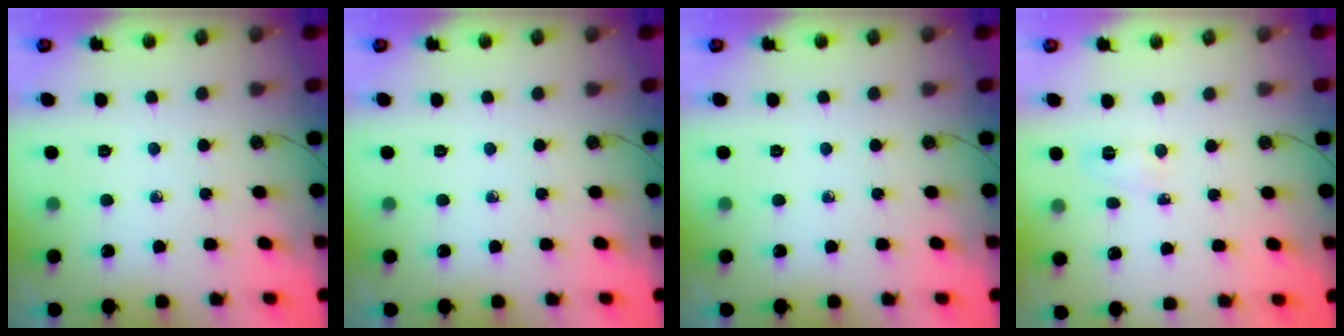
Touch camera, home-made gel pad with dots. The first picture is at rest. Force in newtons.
{"total": 0.0}
{"total": 0.0}
{"total": 3.5, "press": 3.4, "slide": 0.7}